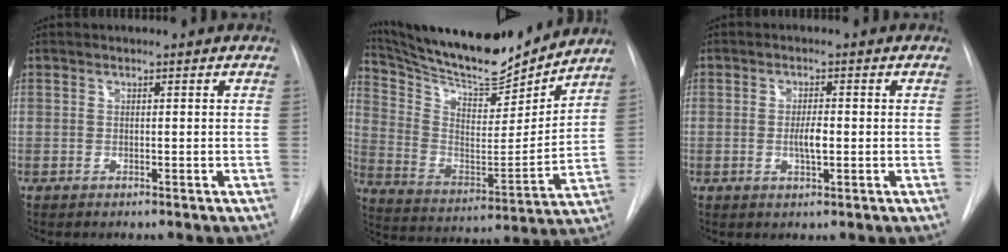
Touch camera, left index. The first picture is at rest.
{"total": 20.0, "force": [18.6, 3.0, 6.6], "torque": [-0.128, -0.021, 0.305]}
{"total": 2.9, "force": [-0.3, 0.7, 2.8], "torque": [-0.052, 0.000, -0.004]}